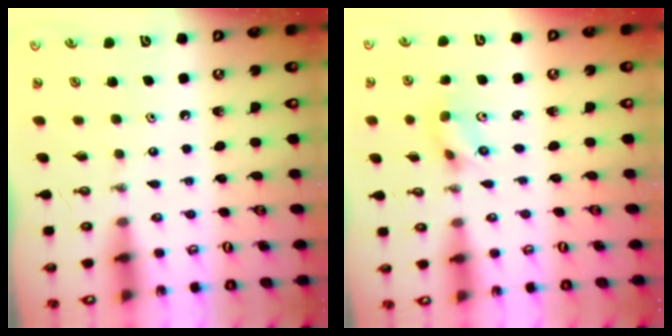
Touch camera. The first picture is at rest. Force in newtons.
{"total": 2.9, "press": 1.1, "slide": 2.7}